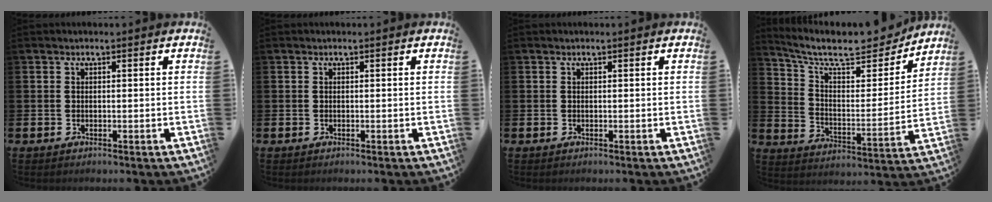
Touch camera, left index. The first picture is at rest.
{"total": 0.0}
{"total": 0.0}
{"total": 9.7, "force": [8.5, 2.9, 3.7], "torque": [-0.097, -0.065, 0.143]}